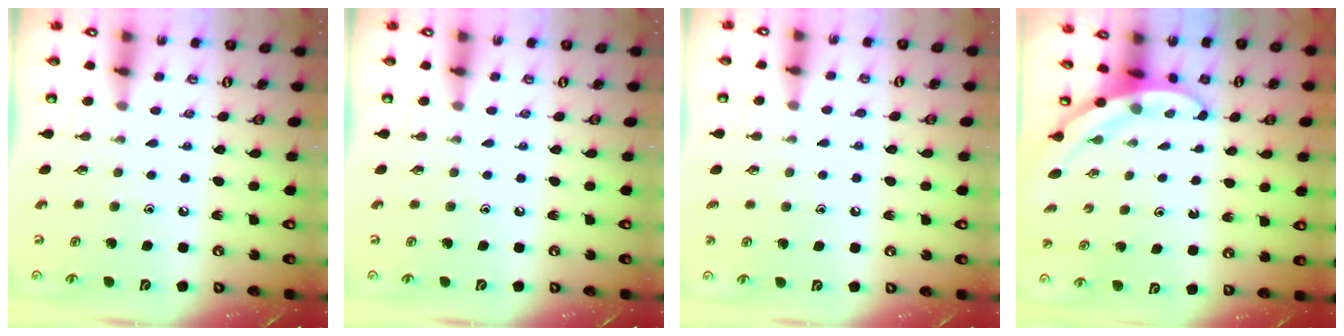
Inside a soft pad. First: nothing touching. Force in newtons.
{"total": 0.0}
{"total": 3.8, "press": 3.7, "slide": 0.5}
{"total": 3.1, "press": 3.1, "slide": 0.1}